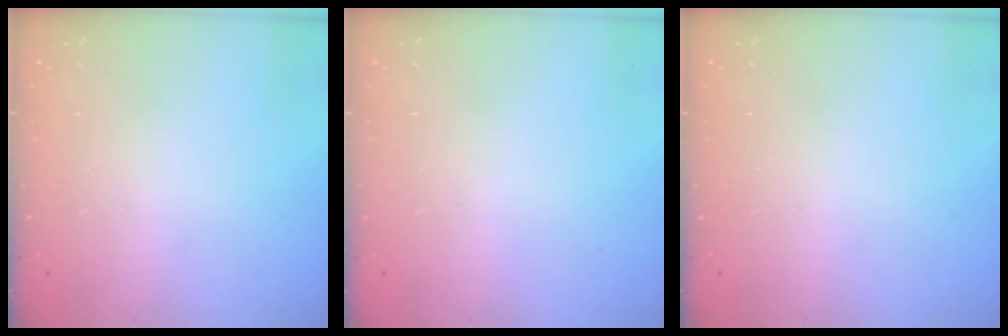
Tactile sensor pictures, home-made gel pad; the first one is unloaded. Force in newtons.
{"total": 0.0}
{"total": 0.0}